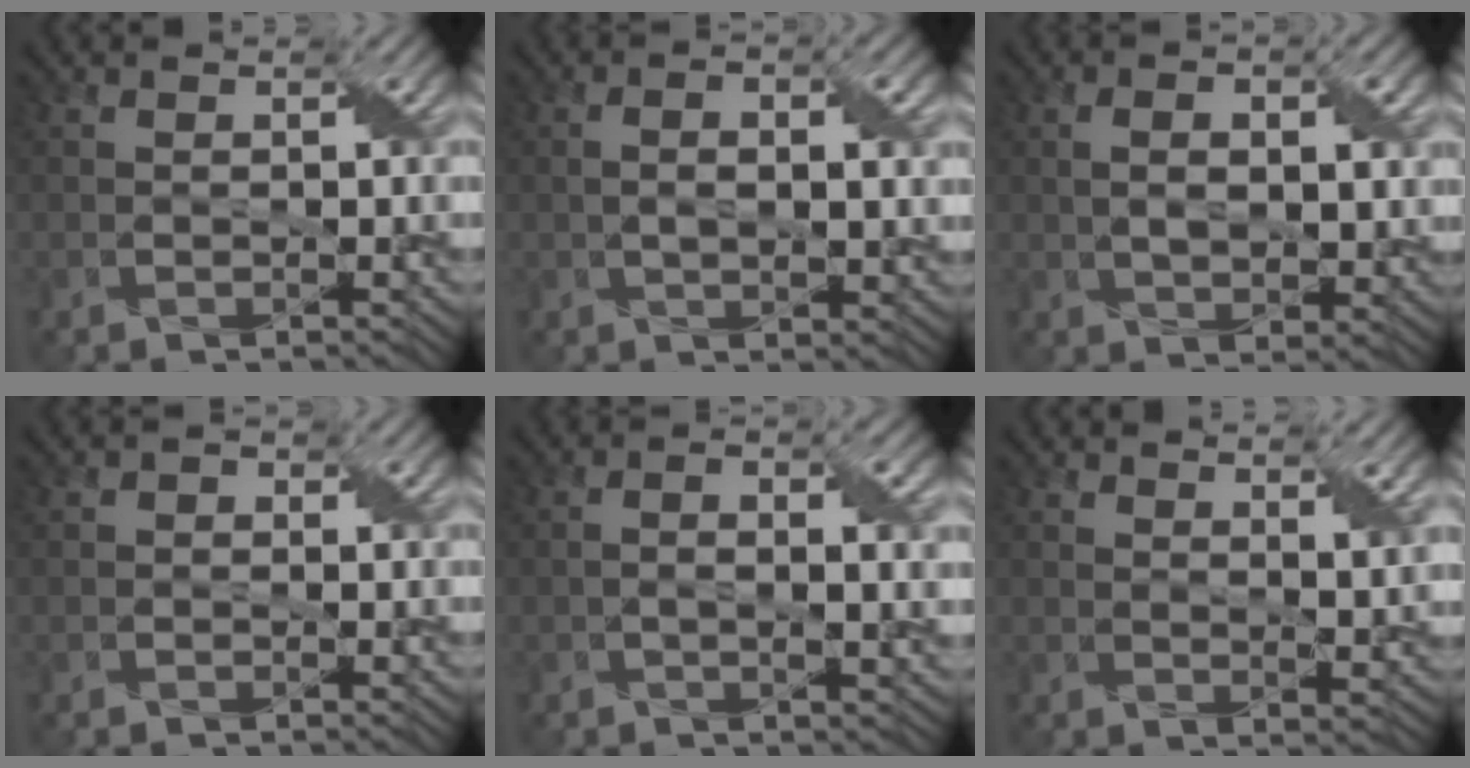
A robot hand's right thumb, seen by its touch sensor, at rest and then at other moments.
{"total": 5.0, "force": [0.7, 2.5, 4.3], "torque": [-0.067, 0.000, 0.014]}
{"total": 6.3, "force": [1.1, 3.3, 5.2], "torque": [-0.076, -0.004, 0.023]}
{"total": 0.9, "force": [-0.1, 0.9, 0.3], "torque": [-0.004, -0.004, -0.007]}
{"total": 4.2, "force": [0.2, 1.5, 3.9], "torque": [-0.073, 0.002, 0.003]}
{"total": 3.9, "force": [2.7, 0.7, 2.7], "torque": [-0.057, -0.002, 0.050]}